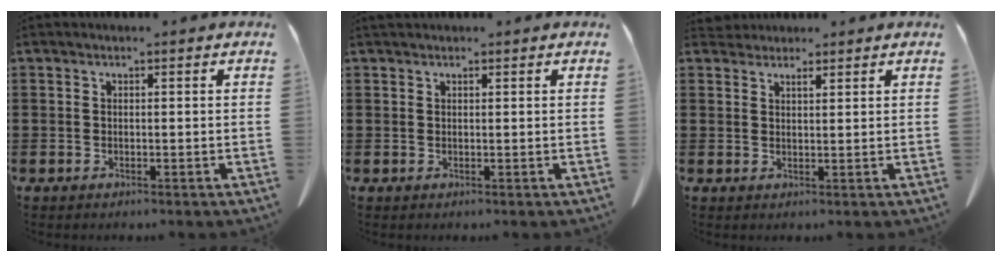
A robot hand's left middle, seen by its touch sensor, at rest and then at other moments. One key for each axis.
{"total": 0.5, "fx": 0.4, "fy": 0.3, "fz": 0.2, "tx": -0.006, "ty": 0.002, "tz": 0.008}
{"total": 1.6, "fx": 1.5, "fy": 0.6, "fz": 0.3, "tx": -0.002, "ty": 0.000, "tz": 0.027}